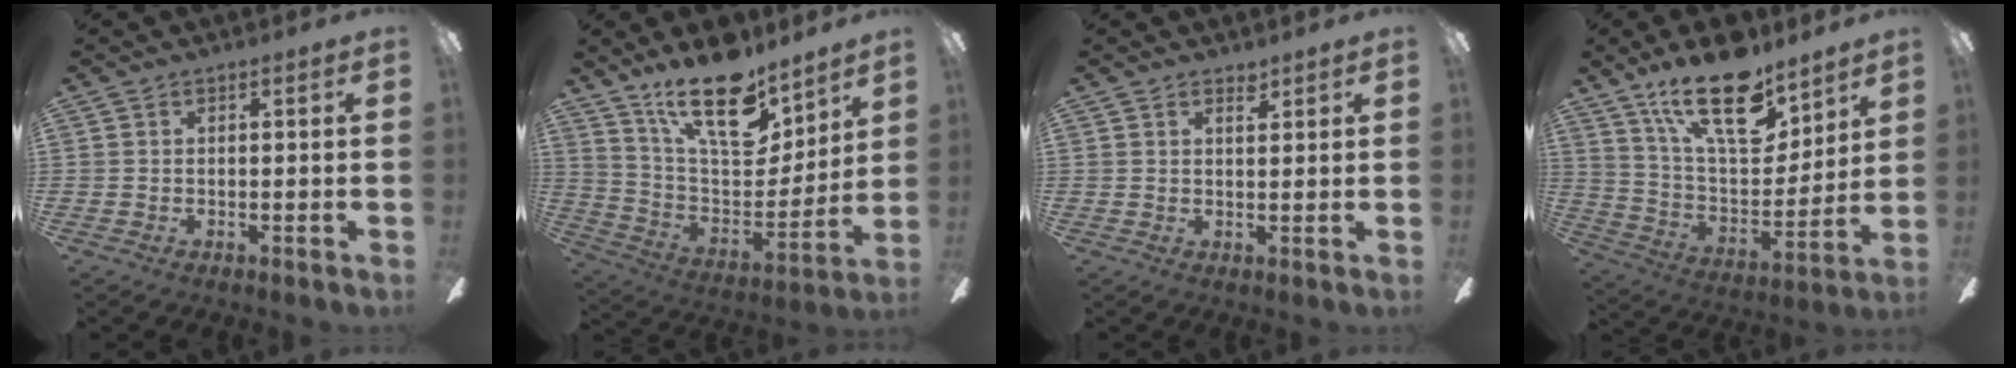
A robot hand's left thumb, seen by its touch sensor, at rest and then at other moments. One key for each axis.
{"total": 21.8, "fx": 15.5, "fy": 8.8, "fz": 12.6, "tx": -0.204, "ty": -0.102, "tz": 0.272}
{"total": 2.0, "fx": 1.7, "fy": 0.7, "fz": 0.9, "tx": -0.004, "ty": -0.008, "tz": 0.028}
{"total": 23.0, "fx": 15.0, "fy": 10.0, "fz": 14.2, "tx": -0.228, "ty": -0.085, "tz": 0.262}